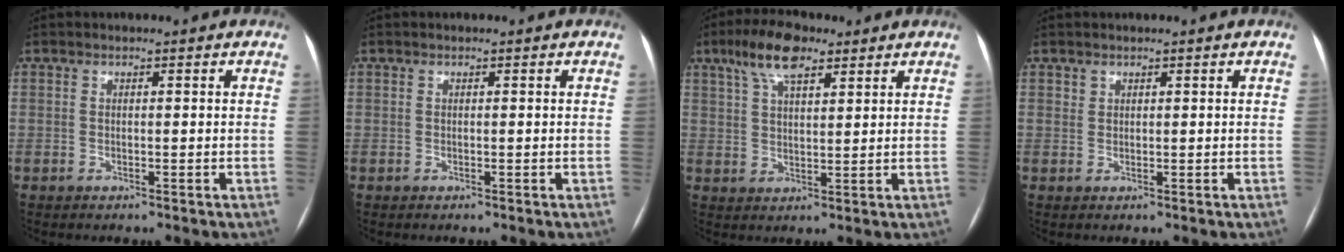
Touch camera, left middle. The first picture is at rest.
{"total": 0.0}
{"total": 8.2, "force": [5.2, 2.7, 5.8], "torque": [-0.114, 0.021, 0.093]}
{"total": 0.6, "force": [0.4, 0.4, -0.1], "torque": [0.008, -0.001, 0.005]}